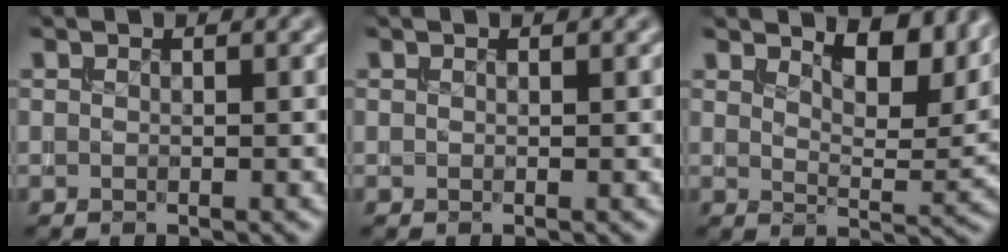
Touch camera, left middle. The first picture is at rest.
{"total": 0.0}
{"total": 7.0, "force": [4.7, 2.5, 4.6], "torque": [-0.068, -0.004, 0.070]}